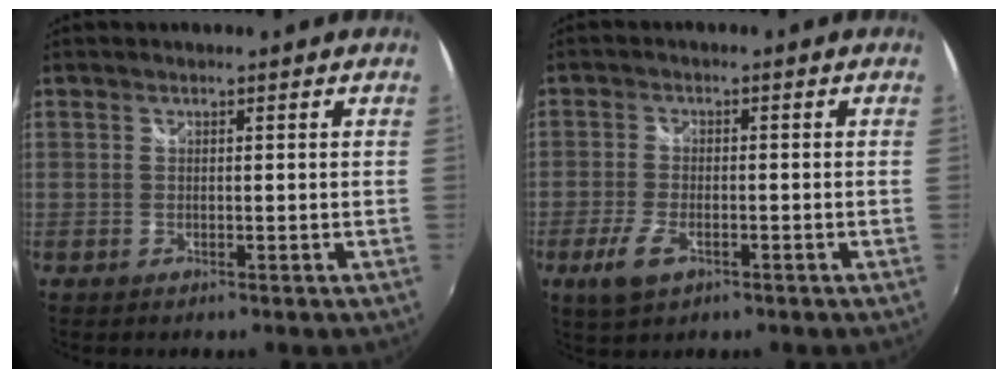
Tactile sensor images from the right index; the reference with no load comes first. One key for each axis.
{"total": 5.9, "fx": -3.0, "fy": 2.7, "fz": 4.2, "tx": -0.106, "ty": -0.010, "tz": -0.056}